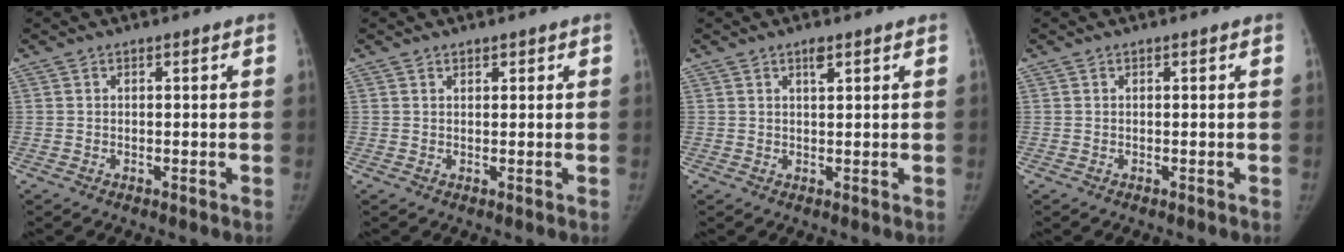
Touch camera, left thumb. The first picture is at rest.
{"total": 0.8, "force": [0.6, 0.5, 0.2], "torque": [0.008, -0.003, 0.006]}
{"total": 1.9, "force": [1.2, 0.6, 1.3], "torque": [-0.020, -0.004, 0.020]}
{"total": 0.0}